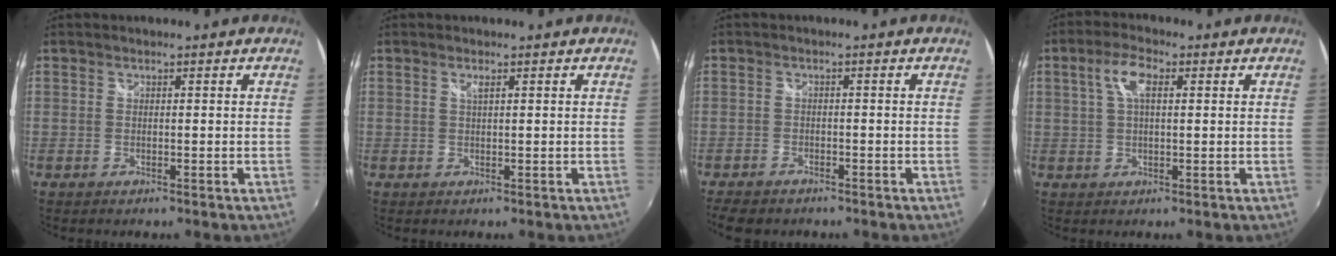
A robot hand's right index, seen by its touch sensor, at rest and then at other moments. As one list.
[{"total": 1.0, "force": [0.5, 0.1, 0.8], "torque": [-0.016, 0.001, 0.009]}, {"total": 6.1, "force": [-5.0, 2.6, 2.3], "torque": [-0.069, -0.019, -0.086]}, {"total": 5.4, "force": [1.6, 2.1, 4.7], "torque": [-0.090, 0.012, 0.028]}]